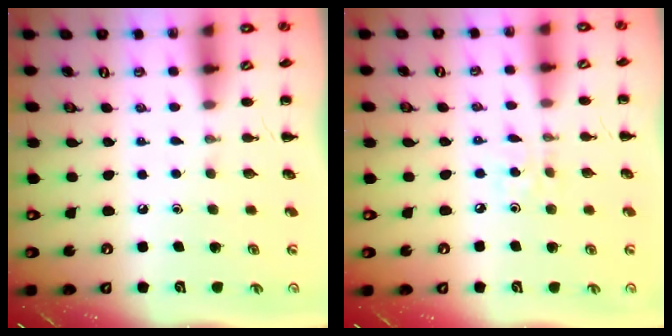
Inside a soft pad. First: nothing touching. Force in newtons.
{"total": 2.2, "press": 2.1, "slide": 0.6}